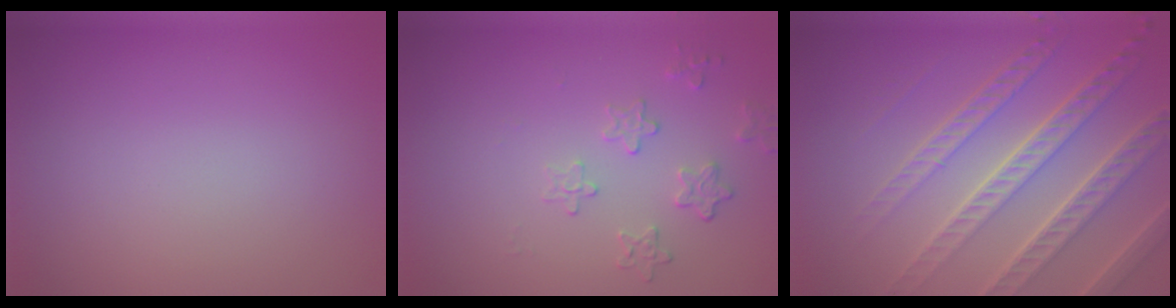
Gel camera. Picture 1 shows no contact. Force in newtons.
{"total": 1.9, "press": 1.3, "slide": 1.4}
{"total": 8.0, "press": 5.4, "slide": 5.8}